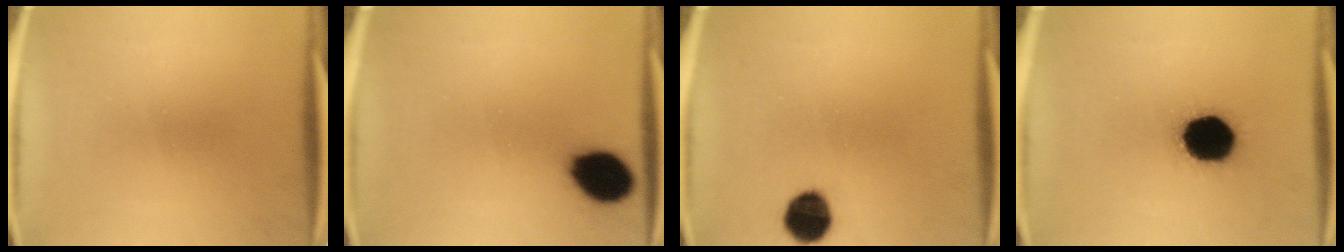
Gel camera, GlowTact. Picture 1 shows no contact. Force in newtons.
{"total": 11.8}
{"total": 8.0}
{"total": 17.0}